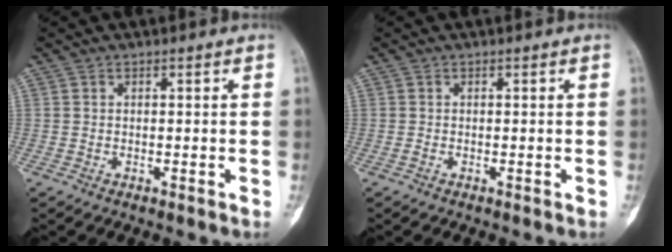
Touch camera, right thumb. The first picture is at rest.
{"total": 0.0}